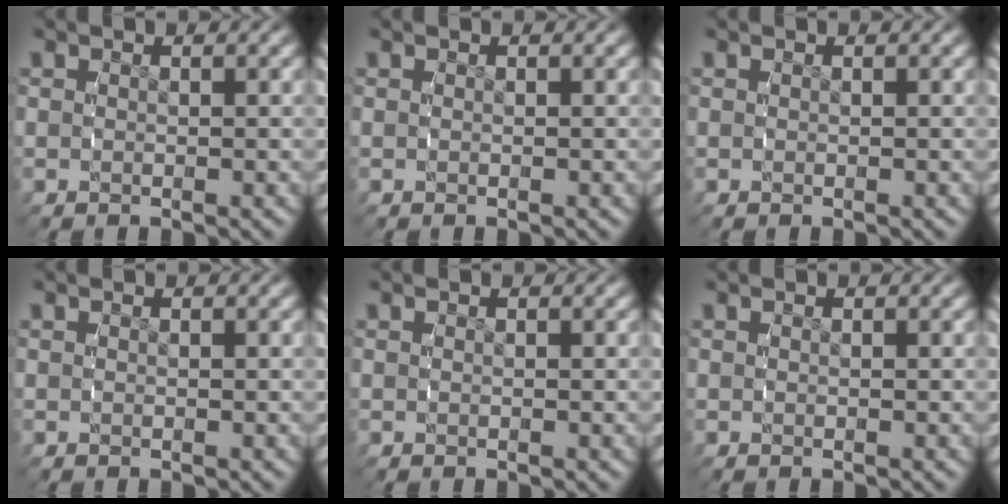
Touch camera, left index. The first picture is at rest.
{"total": 0.0}
{"total": 0.0}
{"total": 0.0}
{"total": 0.0}
{"total": 0.0}